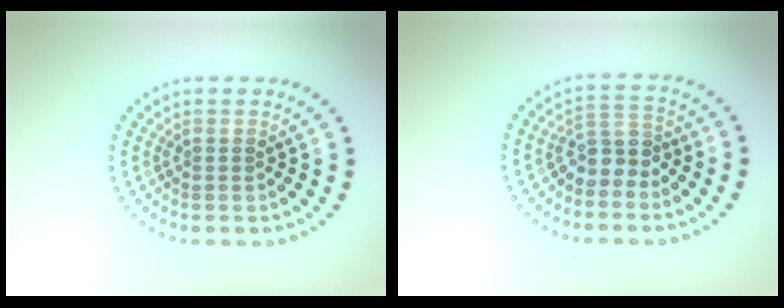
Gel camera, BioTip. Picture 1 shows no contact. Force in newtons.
{"total": 2.6, "press": 2.1, "slide": 1.6}